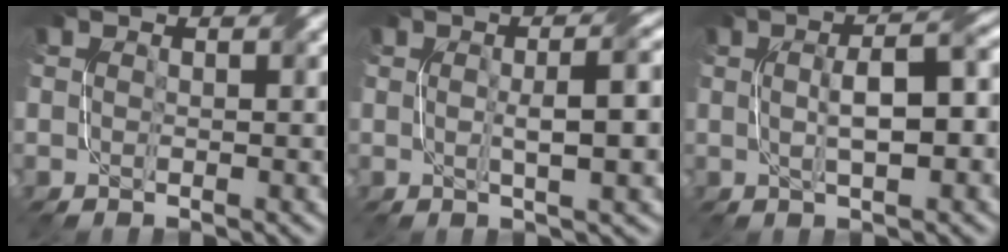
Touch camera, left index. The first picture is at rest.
{"total": 5.3, "force": [0.2, 1.1, 5.2], "torque": [-0.075, 0.008, 0.004]}
{"total": 5.6, "force": [0.3, 1.6, 5.3], "torque": [-0.081, 0.010, 0.008]}